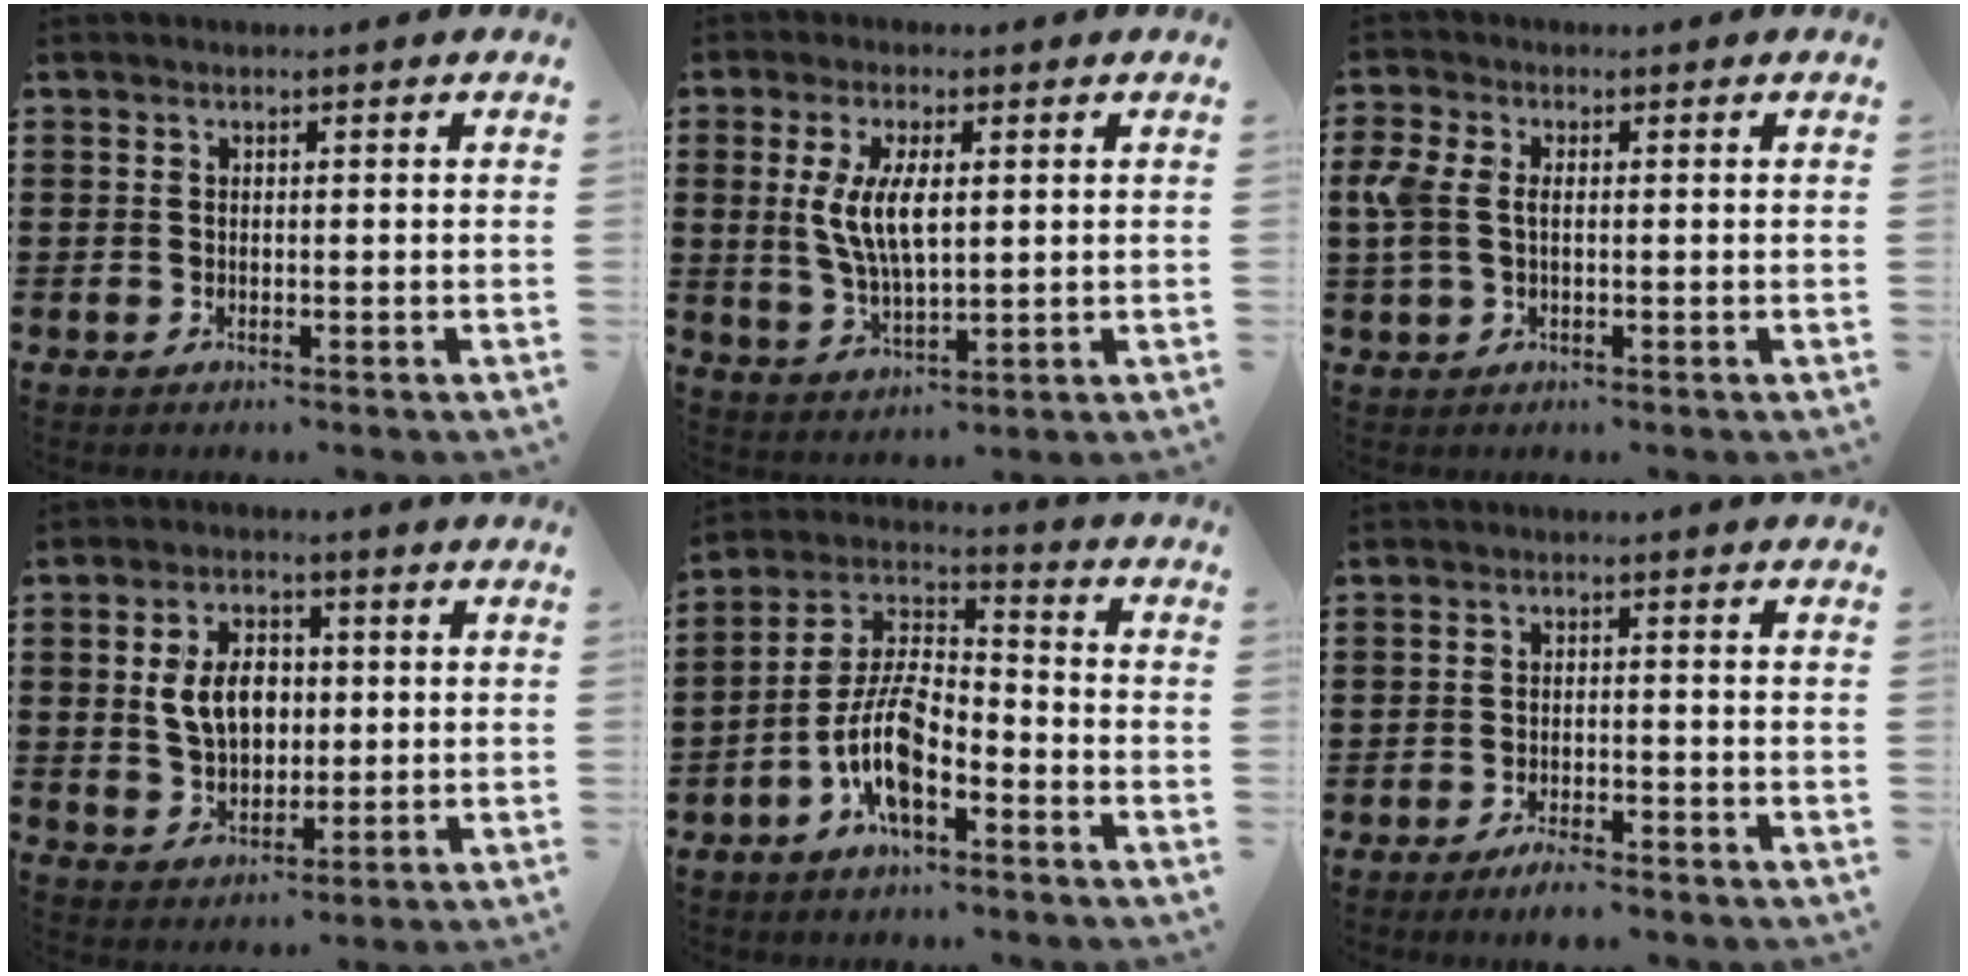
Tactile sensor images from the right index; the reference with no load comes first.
{"total": 7.3, "force": [1.1, 2.9, 6.6], "torque": [-0.137, 0.006, 0.017]}
{"total": 4.2, "force": [0.2, 2.7, 3.3], "torque": [-0.098, -0.003, -0.006]}
{"total": 7.2, "force": [0.8, 4.9, 5.2], "torque": [-0.110, 0.007, 0.004]}
{"total": 10.4, "force": [-4.8, 4.4, 8.0], "torque": [-0.195, -0.006, -0.098]}
{"total": 2.6, "force": [-2.4, 0.3, 0.8], "torque": [-0.017, 0.005, -0.047]}